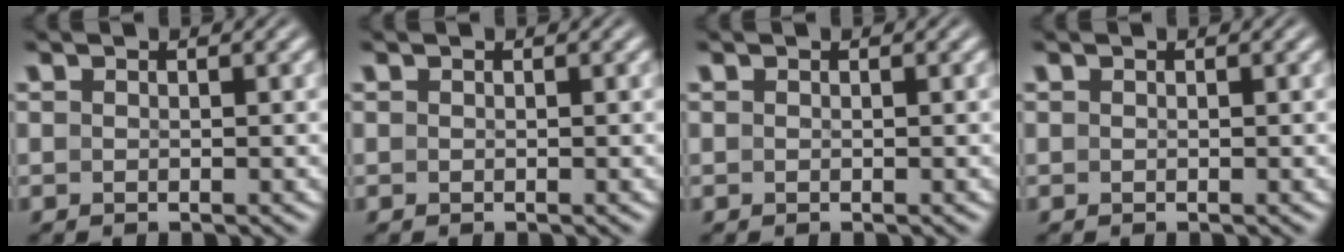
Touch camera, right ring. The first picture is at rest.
{"total": 0.0}
{"total": 0.0}
{"total": 0.0}